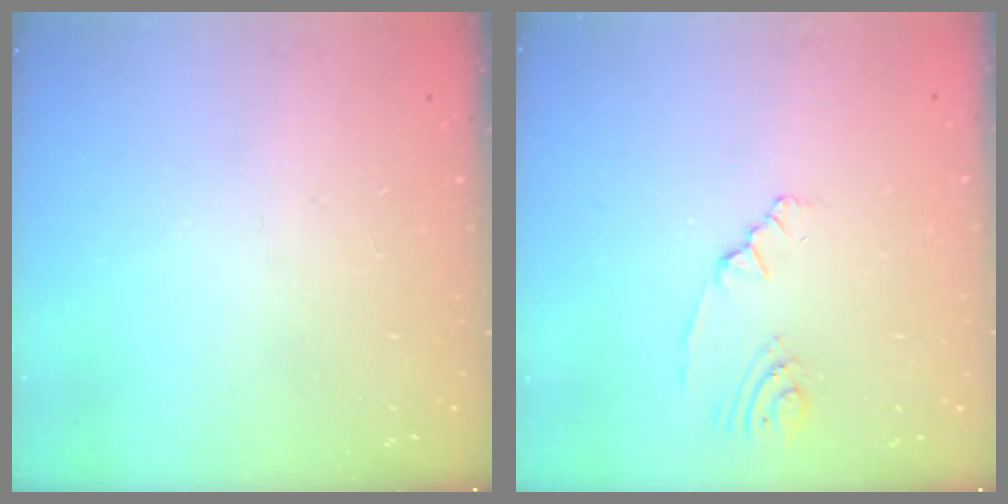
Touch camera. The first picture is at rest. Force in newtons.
{"total": 1.8, "press": 1.5, "slide": 1.0}